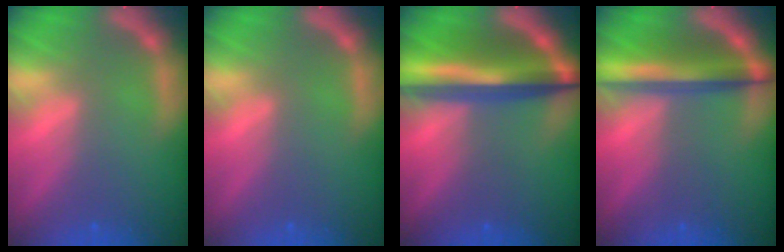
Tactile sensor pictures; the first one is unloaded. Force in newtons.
{"total": 0.0}
{"total": 10.0}
{"total": 6.5}